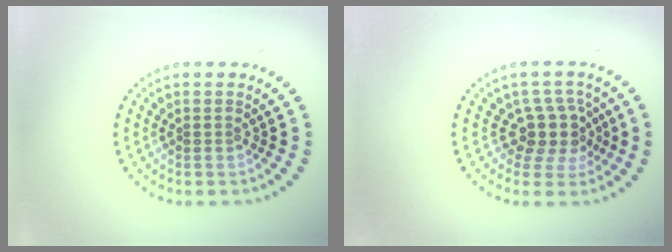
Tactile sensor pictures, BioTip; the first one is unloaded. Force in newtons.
{"total": 3.4, "press": 2.6, "slide": 2.1}